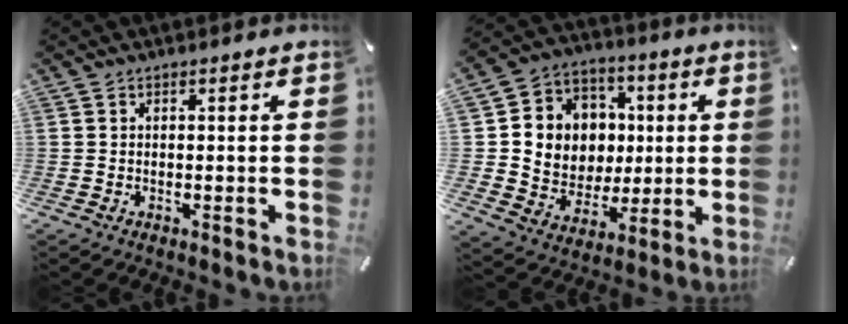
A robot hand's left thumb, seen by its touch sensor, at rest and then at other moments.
{"total": 11.5, "force": [0.6, 11.3, 1.6], "torque": [-0.026, -0.007, 0.026]}